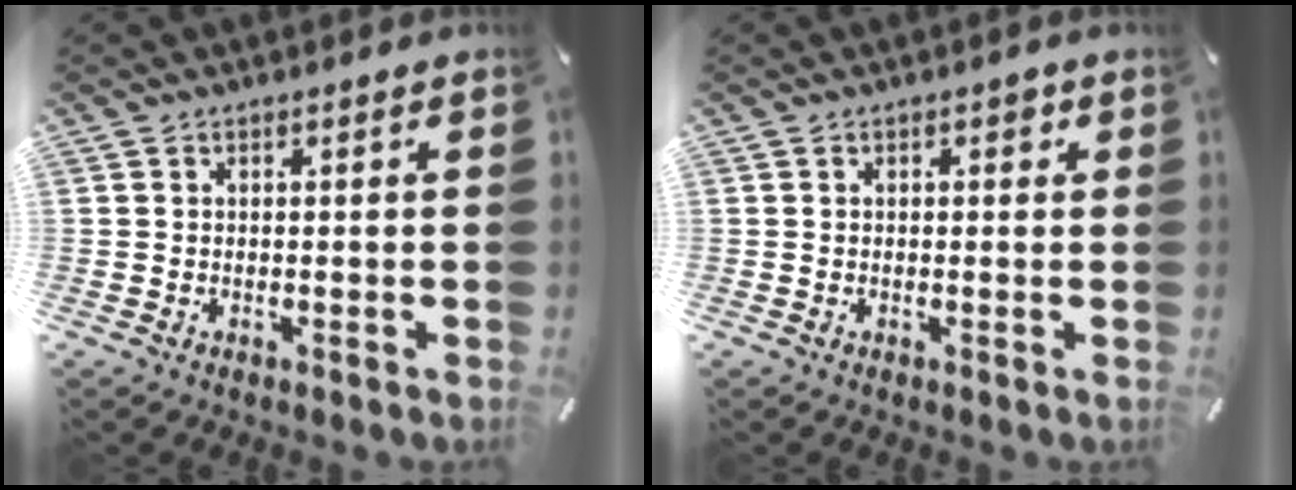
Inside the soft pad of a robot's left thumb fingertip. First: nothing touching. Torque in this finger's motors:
{"motor_torque": [0.24, 0.20, 0.03, -0.18, -0.01]}